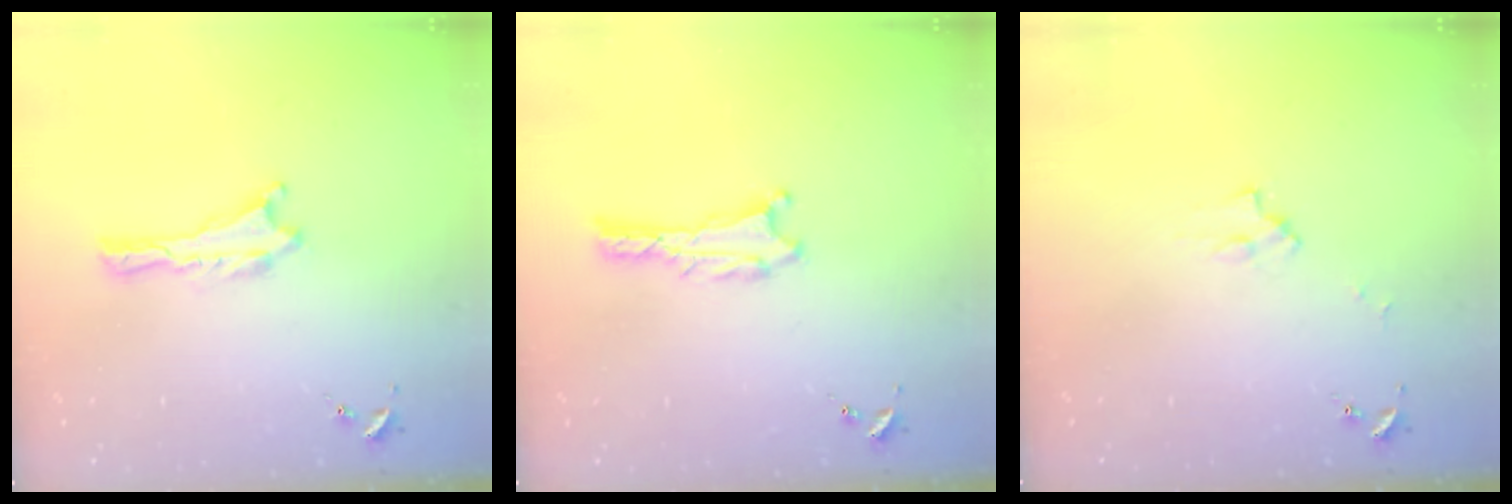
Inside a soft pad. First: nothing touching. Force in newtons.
{"total": 0.9, "press": 0.8, "slide": 0.1}
{"total": 2.2, "press": 2.2, "slide": 0.3}